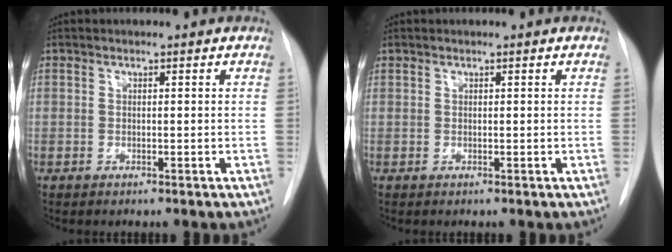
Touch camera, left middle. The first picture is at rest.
{"total": 0.0}